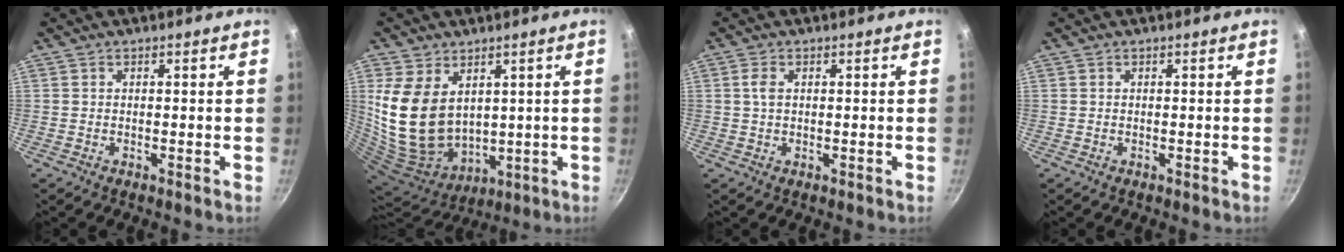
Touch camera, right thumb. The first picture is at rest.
{"total": 16.7, "force": [4.3, 11.6, 11.2], "torque": [-0.206, -0.033, 0.108]}
{"total": 2.3, "force": [0.5, 1.3, 1.8], "torque": [-0.038, 0.003, 0.009]}
{"total": 0.0}